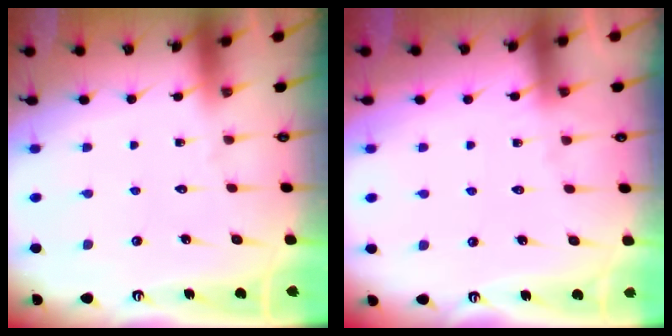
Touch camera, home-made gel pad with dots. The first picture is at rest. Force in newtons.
{"total": 6.4, "press": 6.3, "slide": 0.8}